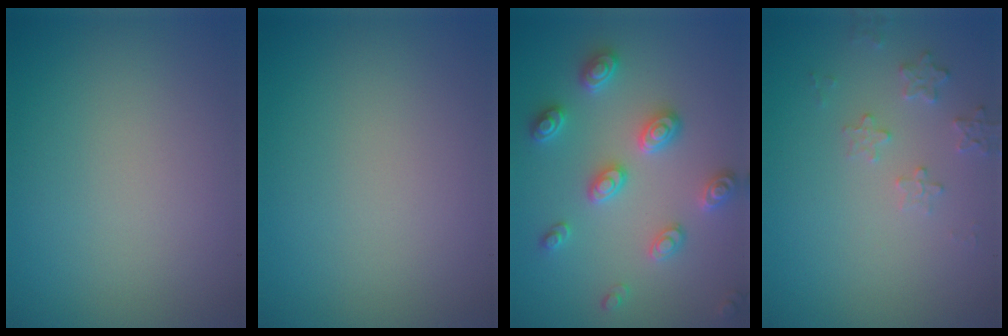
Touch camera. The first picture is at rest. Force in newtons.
{"total": 0.0}
{"total": 3.5, "press": 3.5, "slide": 0.5}
{"total": 1.9, "press": 1.8, "slide": 0.2}